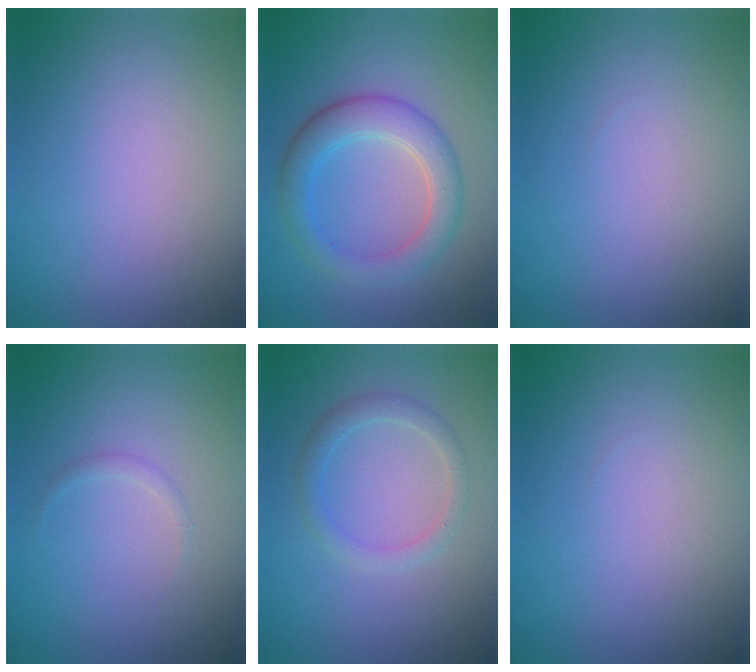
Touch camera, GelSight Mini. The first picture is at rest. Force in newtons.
{"total": 4.5, "press": 4.4, "slide": 0.4}
{"total": 0.0}
{"total": 0.6, "press": 0.6, "slide": 0.1}
{"total": 1.8, "press": 1.8, "slide": 0.0}
{"total": 0.0}